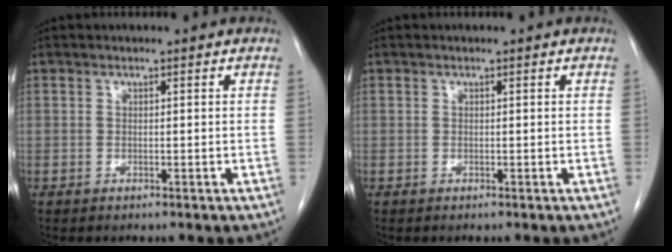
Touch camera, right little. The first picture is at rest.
{"total": 0.0}